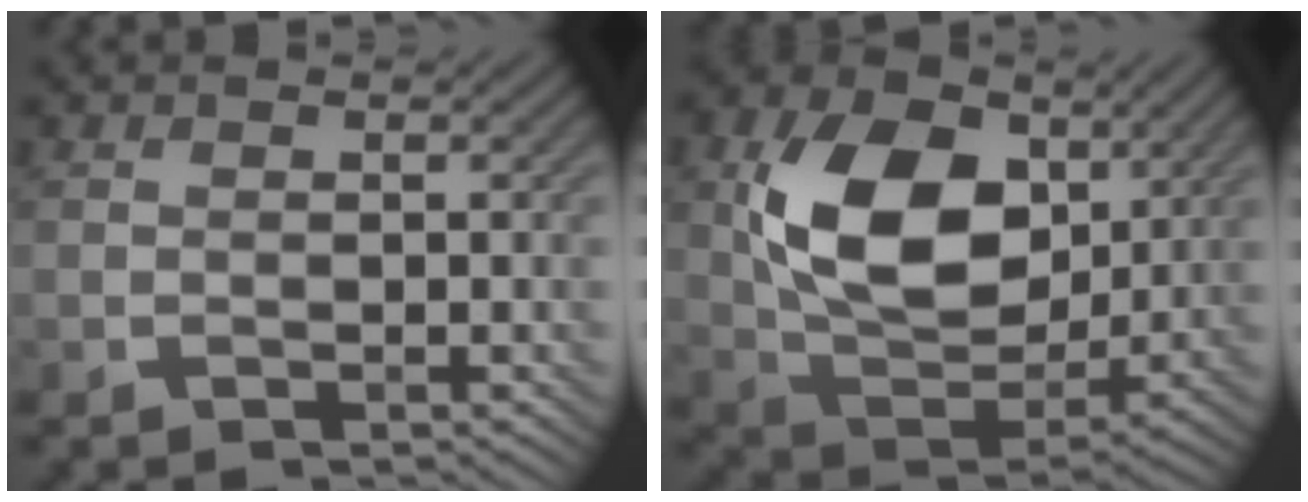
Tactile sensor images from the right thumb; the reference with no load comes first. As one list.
[{"total": 13.3, "force": [3.4, 8.9, 9.3], "torque": [-0.194, -0.003, 0.063]}]